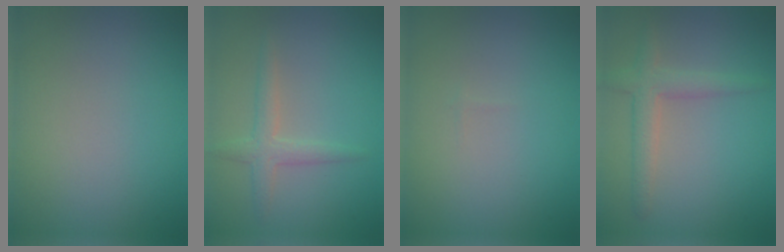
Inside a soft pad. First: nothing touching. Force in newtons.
{"total": 2.1, "press": 2.1, "slide": 0.0}
{"total": 0.0}
{"total": 2.9, "press": 2.8, "slide": 0.1}